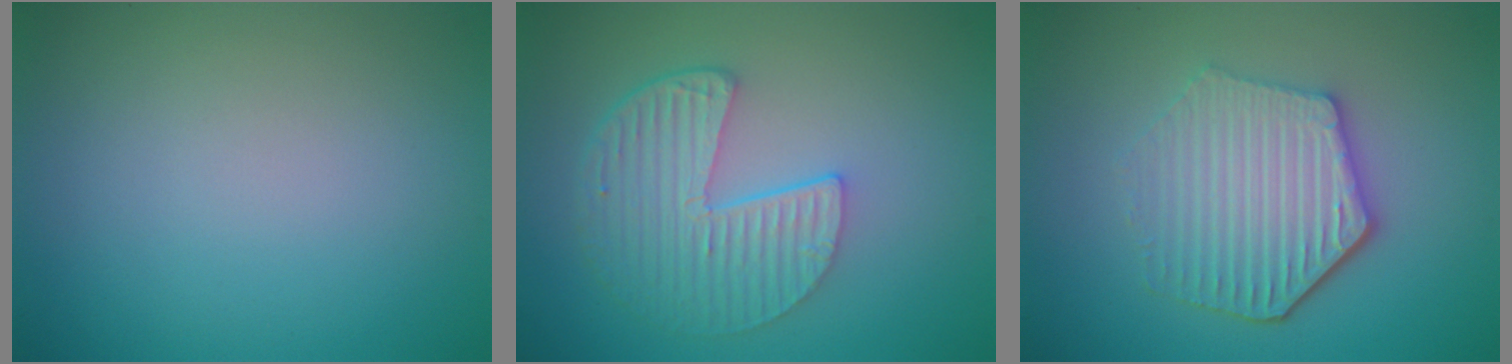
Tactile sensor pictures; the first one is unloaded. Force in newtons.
{"total": 5.4, "press": 4.0, "slide": 3.6}
{"total": 5.3, "press": 4.3, "slide": 3.0}